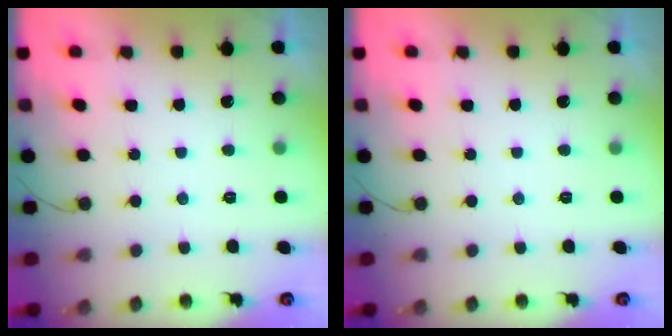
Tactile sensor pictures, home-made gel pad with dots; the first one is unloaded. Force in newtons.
{"total": 0.0}